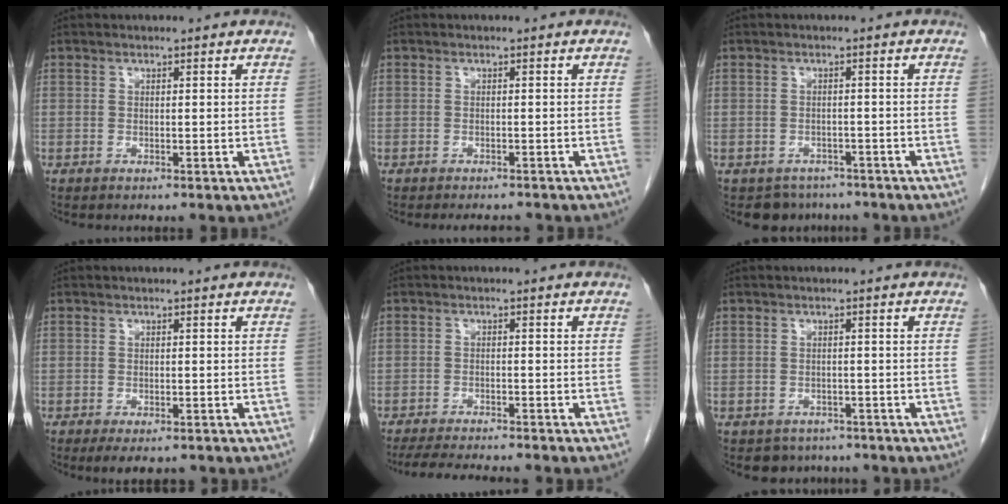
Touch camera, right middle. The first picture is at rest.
{"total": 3.1, "force": [-2.9, 0.7, 0.8], "torque": [-0.010, -0.006, -0.036]}
{"total": 4.1, "force": [-3.4, 2.4, -0.3], "torque": [0.002, 0.007, -0.048]}
{"total": 4.7, "force": [-3.5, 1.7, 2.5], "torque": [-0.031, -0.008, -0.048]}
{"total": 9.9, "force": [-8.9, 0.8, 4.4], "torque": [-0.063, -0.017, -0.129]}
{"total": 3.8, "force": [-3.2, 2.2, 0.0], "torque": [-0.002, 0.005, -0.044]}